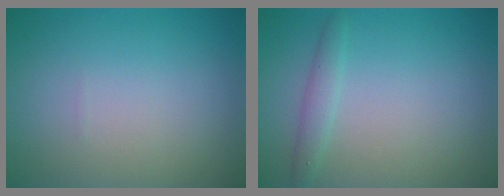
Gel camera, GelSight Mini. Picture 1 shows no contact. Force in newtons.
{"total": 1.5, "press": 1.5, "slide": 0.0}